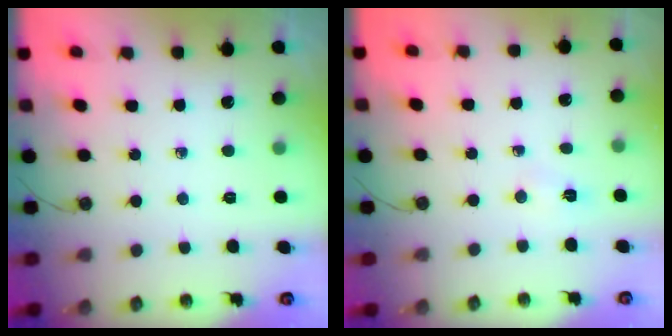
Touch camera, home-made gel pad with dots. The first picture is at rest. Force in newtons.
{"total": 2.7, "press": 1.1, "slide": 2.5}